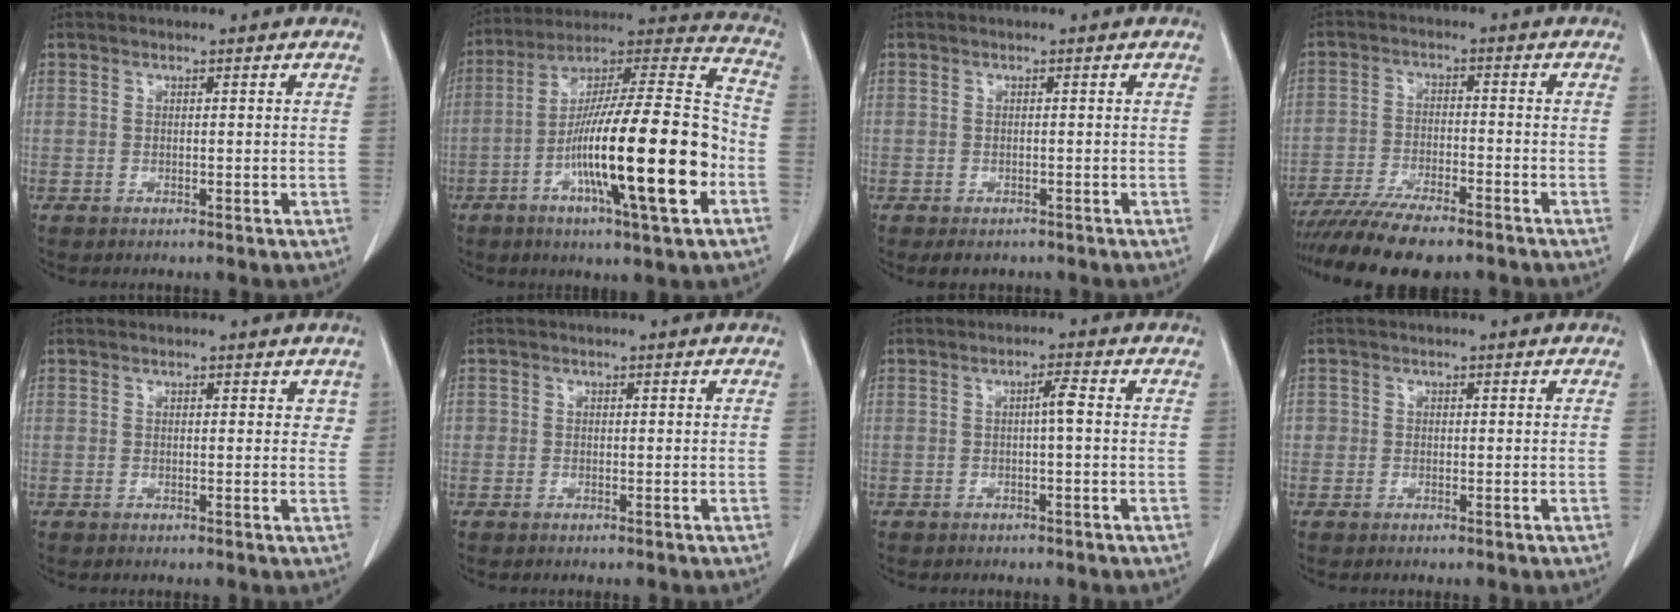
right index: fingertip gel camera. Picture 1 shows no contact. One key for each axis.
{"total": 23.1, "fx": -7.0, "fy": 1.8, "fz": 22.0, "tx": -0.354, "ty": -0.008, "tz": -0.116}
{"total": 2.7, "fx": -2.0, "fy": 1.5, "fz": 0.8, "tx": -0.009, "ty": -0.001, "tz": -0.024}
{"total": 12.9, "fx": -10.7, "fy": 2.5, "fz": 6.7, "tx": -0.110, "ty": -0.018, "tz": -0.171}
{"total": 1.6, "fx": 1.0, "fy": 1.0, "fz": 0.8, "tx": 0.005, "ty": -0.001, "tz": 0.006}
{"total": 0.6, "fx": -0.1, "fy": 0.6, "fz": 0.0, "tx": 0.005, "ty": 0.006, "tz": -0.002}
{"total": 1.9, "fx": -0.1, "fy": 0.0, "fz": 1.9, "tx": -0.033, "ty": 0.004, "tz": 0.000}
{"total": 1.2, "fx": -0.1, "fy": 1.2, "fz": 0.1, "tx": 0.007, "ty": 0.006, "tz": -0.004}